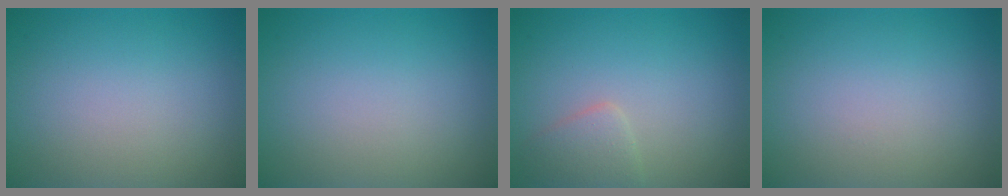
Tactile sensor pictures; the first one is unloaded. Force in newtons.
{"total": 0.0}
{"total": 1.9, "press": 1.9, "slide": 0.0}
{"total": 0.0}